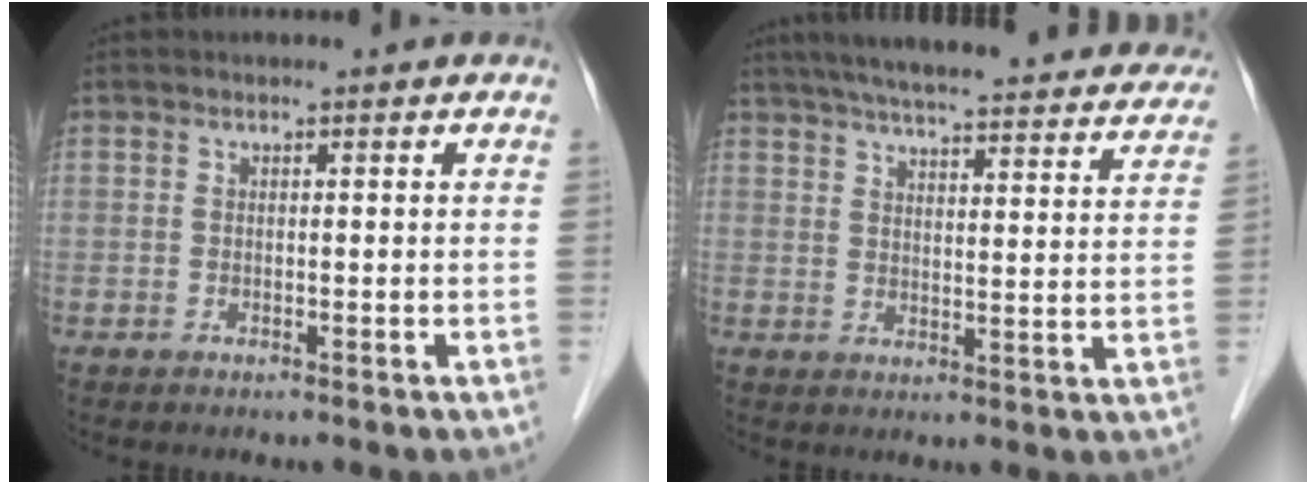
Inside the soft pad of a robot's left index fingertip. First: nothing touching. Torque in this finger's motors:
{"motor_torque": [0.05, -1.21, 0.35, 0.14]}